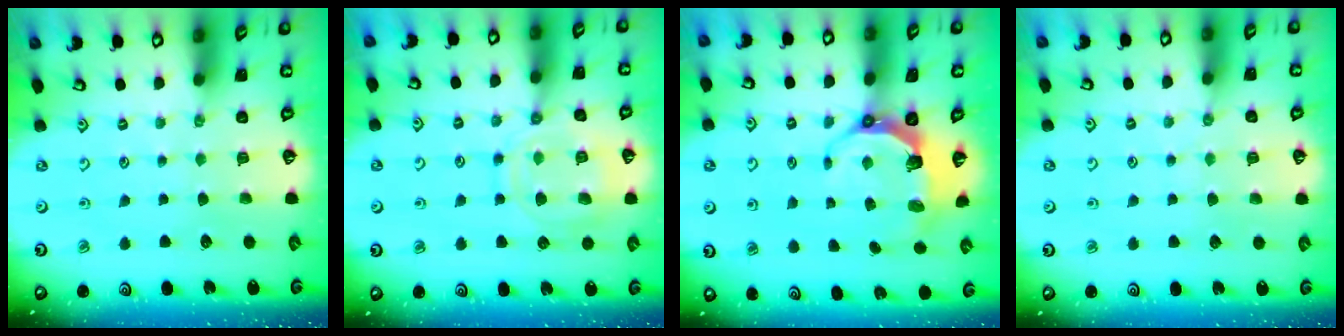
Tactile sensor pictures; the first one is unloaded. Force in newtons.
{"total": 13.7, "press": 13.7, "slide": 1.2}
{"total": 6.7, "press": 5.0, "slide": 4.4}
{"total": 2.9, "press": 2.9, "slide": 0.5}